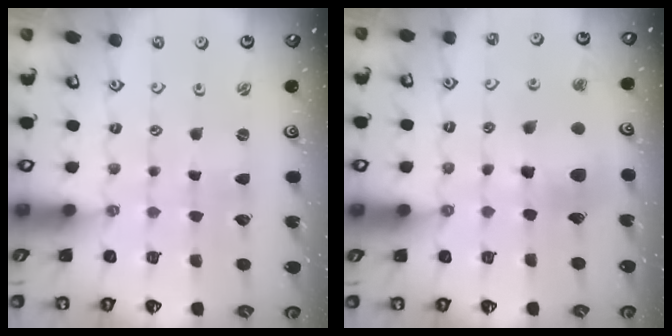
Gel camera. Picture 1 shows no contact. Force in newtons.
{"total": 11.0, "press": 10.9, "slide": 1.5}